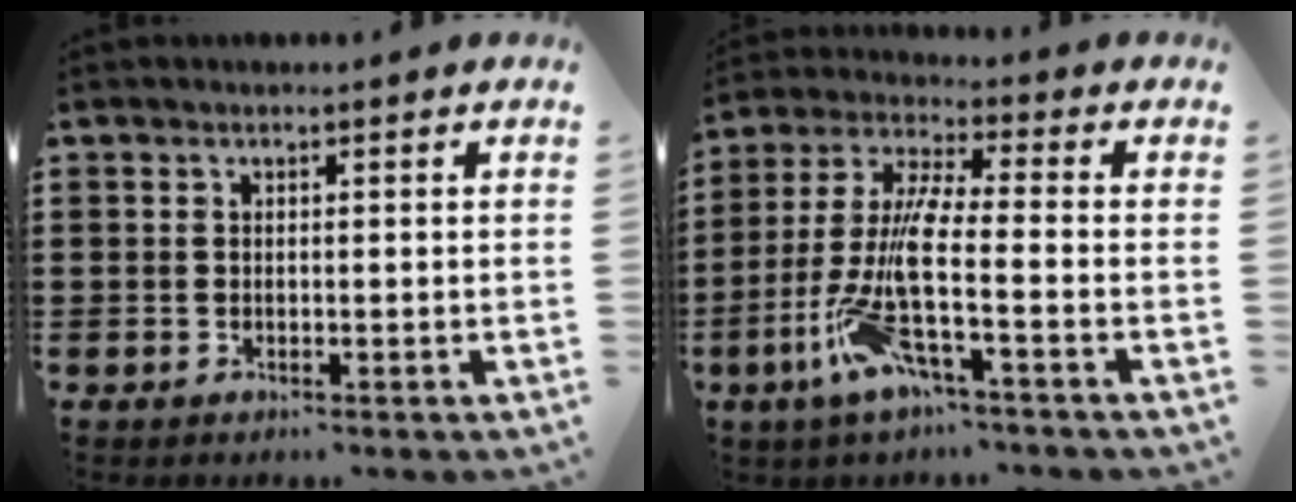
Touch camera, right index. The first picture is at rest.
{"total": 9.8, "force": [-3.6, 1.3, 9.0], "torque": [-0.213, -0.025, -0.082]}